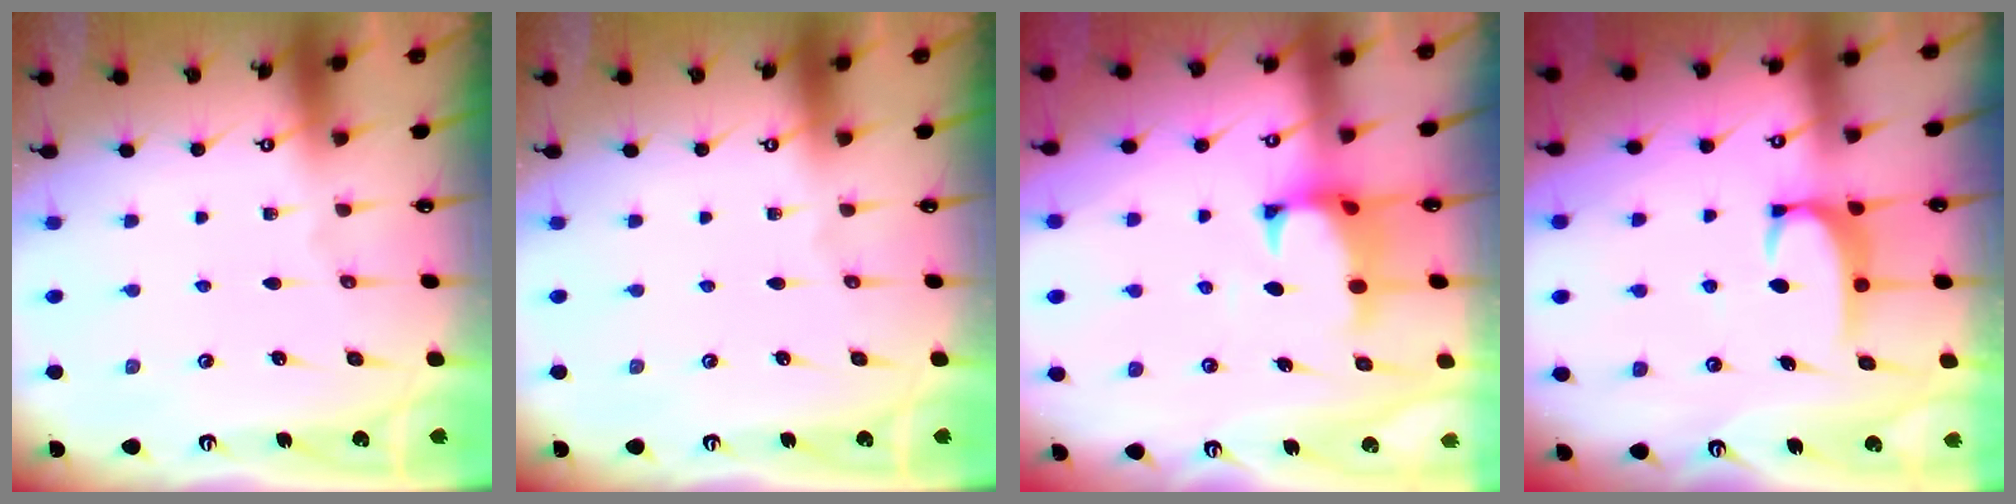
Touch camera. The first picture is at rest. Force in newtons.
{"total": 0.0}
{"total": 1.0, "press": 0.1, "slide": 1.0}
{"total": 3.0, "press": 3.0, "slide": 0.5}